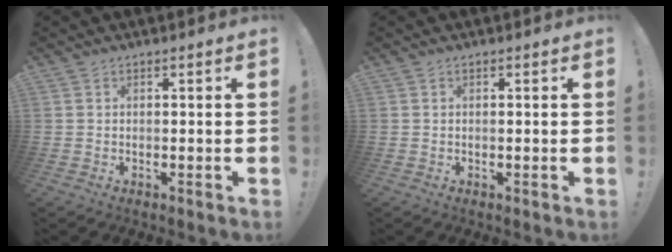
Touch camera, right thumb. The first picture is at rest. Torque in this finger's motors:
{"motor_torque": [0.08, 0.15, 0.04, -0.15, 0.04]}